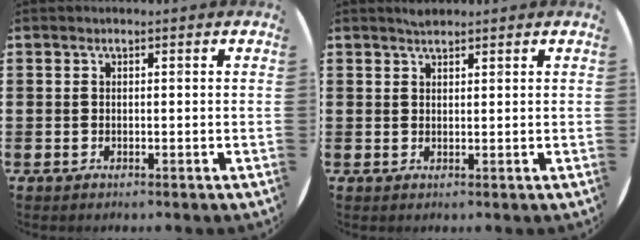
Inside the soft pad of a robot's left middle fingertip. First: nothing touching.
{"total": 1.3, "force": [1.3, 0.2, 0.2], "torque": [-0.005, 0.001, 0.024]}